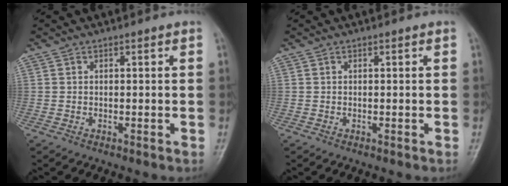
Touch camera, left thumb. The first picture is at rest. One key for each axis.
{"total": 0.0}